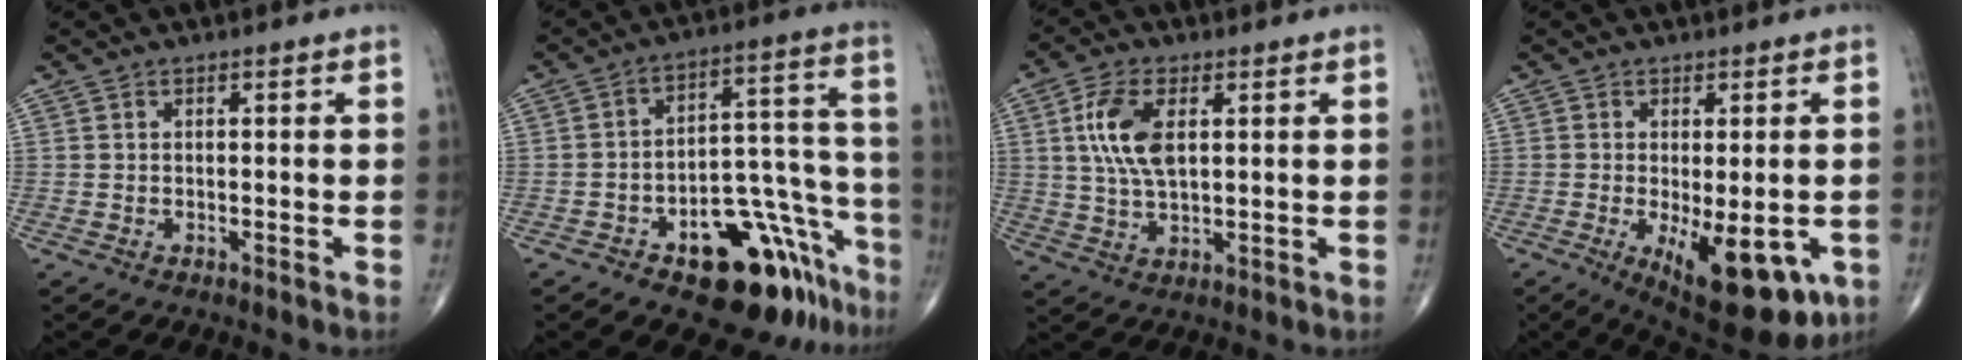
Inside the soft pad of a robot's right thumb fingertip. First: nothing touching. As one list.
[{"total": 18.9, "force": [-11.5, 8.6, 12.3], "torque": [-0.085, 0.111, -0.162]}, {"total": 9.4, "force": [2.4, 4.6, 7.8], "torque": [-0.160, -0.003, 0.047]}, {"total": 14.9, "force": [-5.6, 6.2, 12.3], "torque": [-0.144, -0.013, -0.064]}]